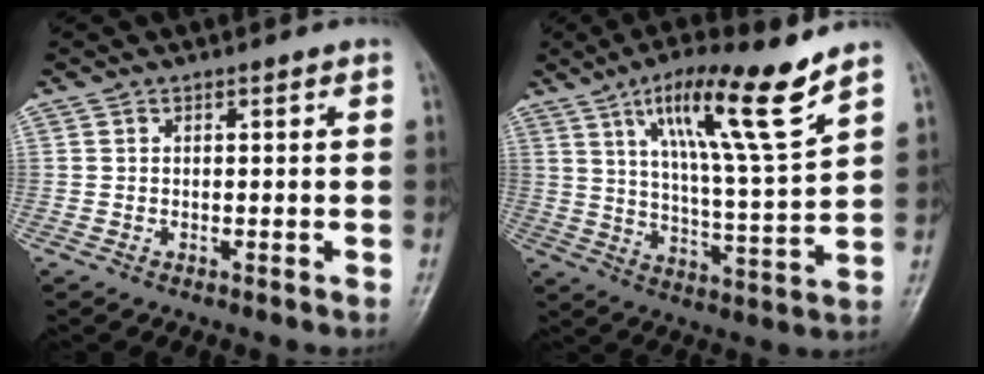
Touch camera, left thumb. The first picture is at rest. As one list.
[{"total": 15.9, "force": [9.7, 1.5, 12.5], "torque": [-0.207, -0.048, 0.166]}]